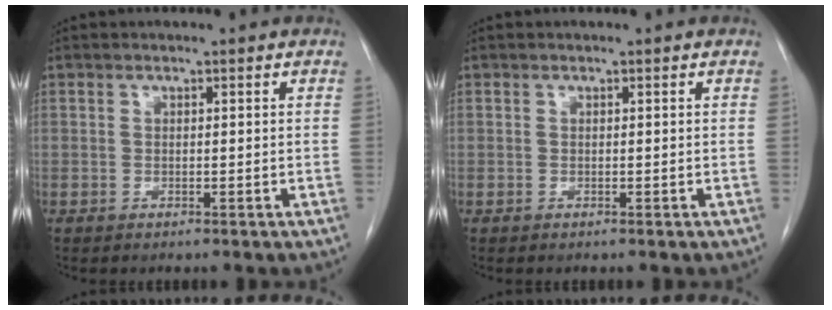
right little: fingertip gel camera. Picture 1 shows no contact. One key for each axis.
{"total": 0.0}